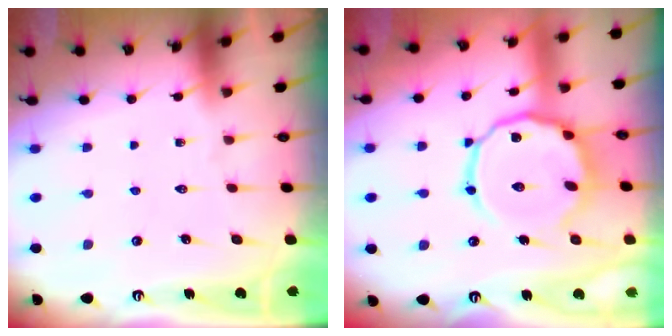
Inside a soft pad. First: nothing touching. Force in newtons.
{"total": 13.1, "press": 13.0, "slide": 1.1}